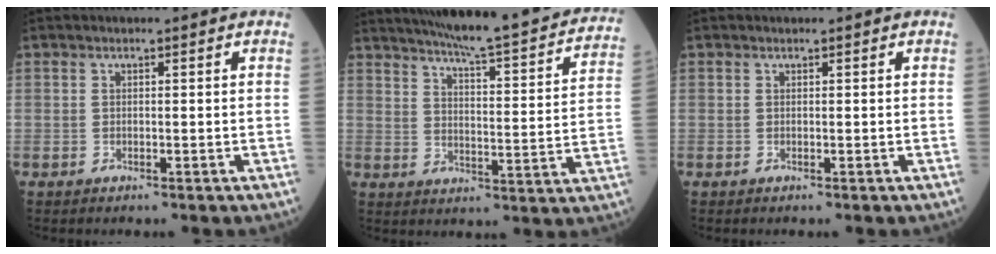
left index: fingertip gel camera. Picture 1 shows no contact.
{"total": 26.4, "force": [23.3, 2.0, 12.3], "torque": [-0.181, -0.046, 0.291]}
{"total": 0.0}